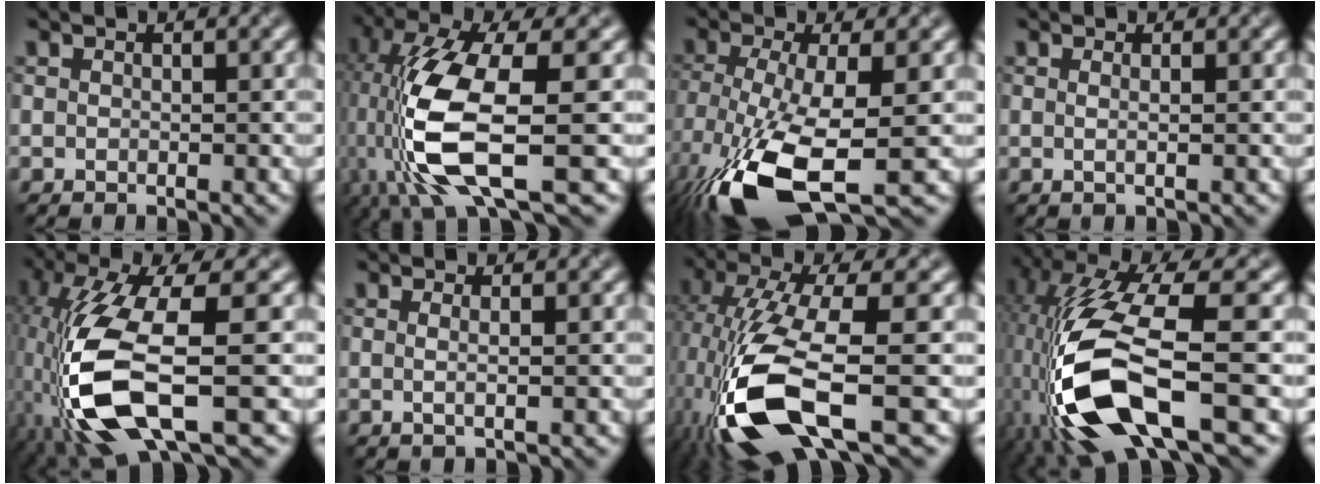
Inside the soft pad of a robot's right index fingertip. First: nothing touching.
{"total": 11.9, "force": [-2.4, 4.1, 11.0], "torque": [-0.245, -0.023, -0.042]}
{"total": 10.9, "force": [-4.7, 3.7, 9.1], "torque": [-0.195, -0.021, -0.086]}
{"total": 1.2, "force": [0.1, 0.4, 1.1], "torque": [-0.015, -0.001, -0.006]}
{"total": 11.5, "force": [-3.4, 4.0, 10.2], "torque": [-0.231, -0.014, -0.069]}
{"total": 1.5, "force": [0.1, 0.5, 1.4], "torque": [-0.021, -0.001, -0.007]}
{"total": 12.8, "force": [-4.5, 4.6, 11.1], "torque": [-0.251, -0.026, -0.079]}
{"total": 14.2, "force": [-4.4, 5.5, 12.4], "torque": [-0.265, -0.021, -0.075]}